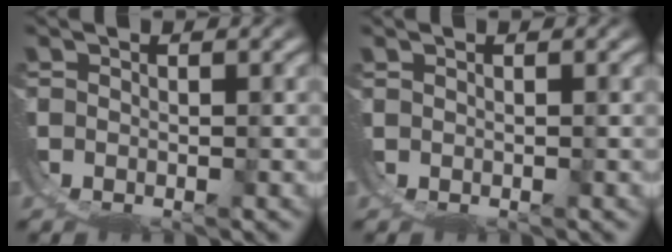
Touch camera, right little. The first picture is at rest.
{"total": 0.0}